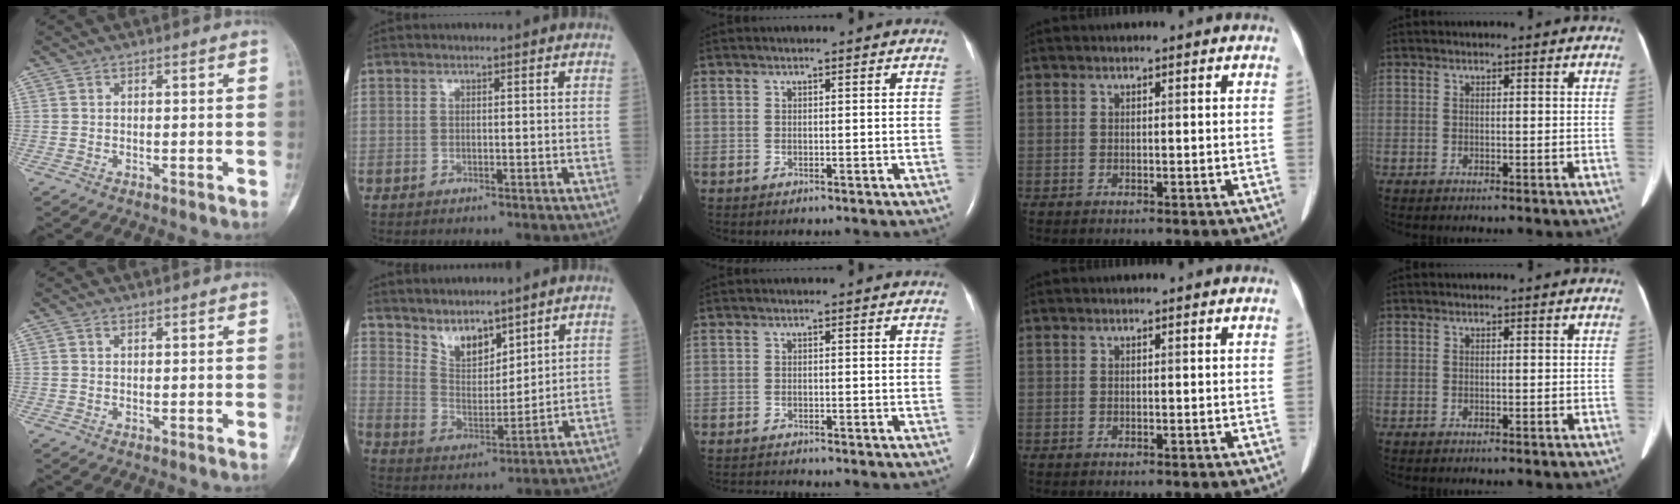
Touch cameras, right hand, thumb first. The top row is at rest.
{"thumb": {"total": 0.7, "force": [0.4, 0.4, 0.3], "torque": [-0.005, -0.001, 0.007]}, "index": {"total": 6.9, "force": [5.7, 2.5, 3.0], "torque": [-0.061, 0.004, 0.123]}, "middle": {"total": 1.5, "force": [-1.4, -0.4, -0.2], "torque": [-0.002, -0.011, -0.026]}}